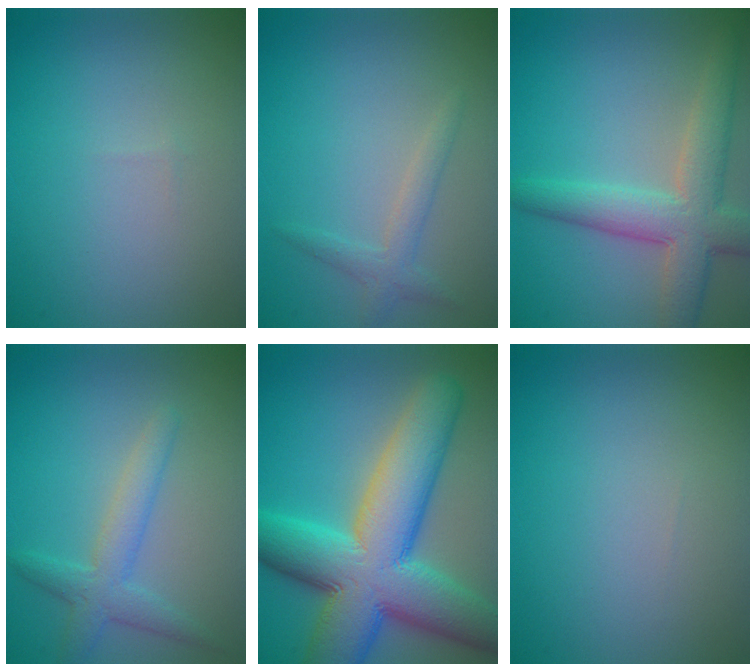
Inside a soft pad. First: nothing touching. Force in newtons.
{"total": 1.9, "press": 1.9, "slide": 0.0}
{"total": 6.0, "press": 6.0, "slide": 0.3}
{"total": 3.1, "press": 3.1, "slide": 0.2}
{"total": 13.8, "press": 13.8, "slide": 0.6}
{"total": 0.0}